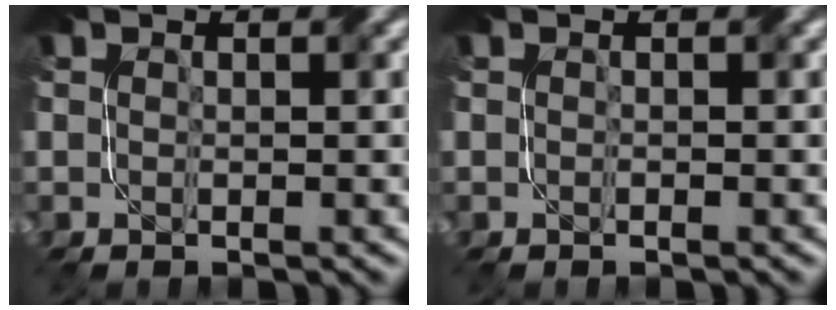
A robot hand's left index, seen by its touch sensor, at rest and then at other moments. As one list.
[{"total": 0.0}]